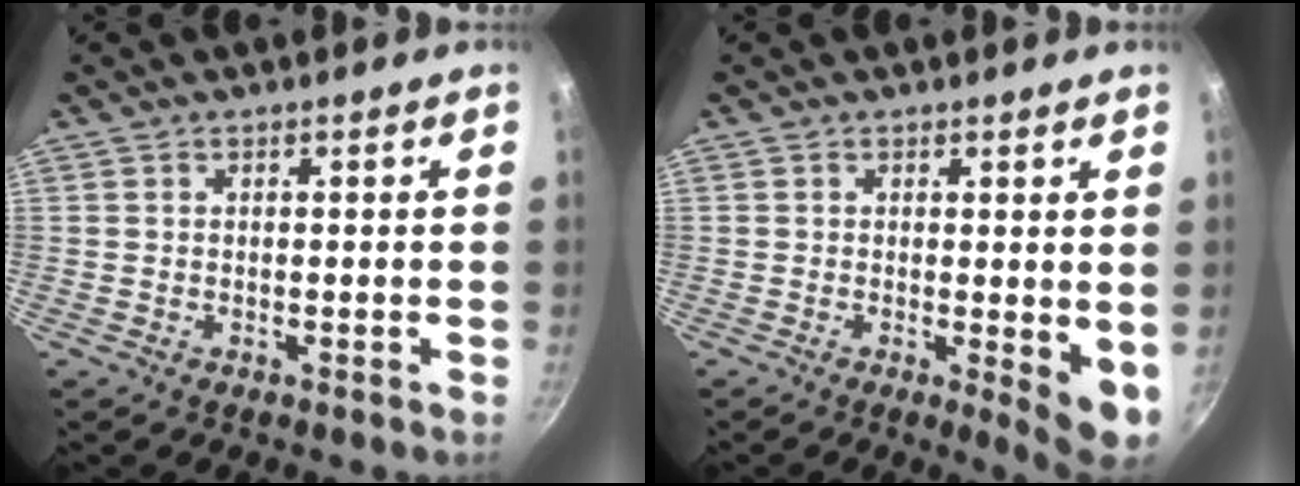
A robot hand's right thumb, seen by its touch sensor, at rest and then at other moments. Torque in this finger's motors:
{"motor_torque": [-0.17, 0.63, -0.02, 0.14, 0.06]}